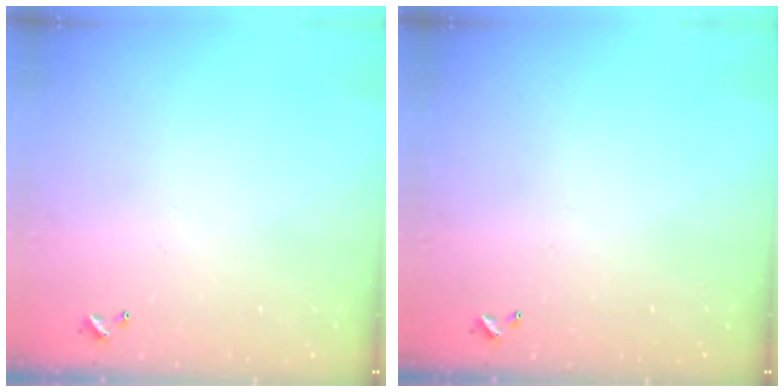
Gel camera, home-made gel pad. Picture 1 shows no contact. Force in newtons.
{"total": 0.0}